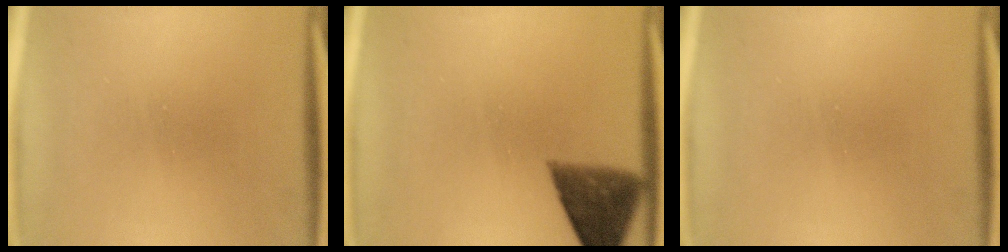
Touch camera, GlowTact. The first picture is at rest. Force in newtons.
{"total": 5.4}
{"total": 0.0}